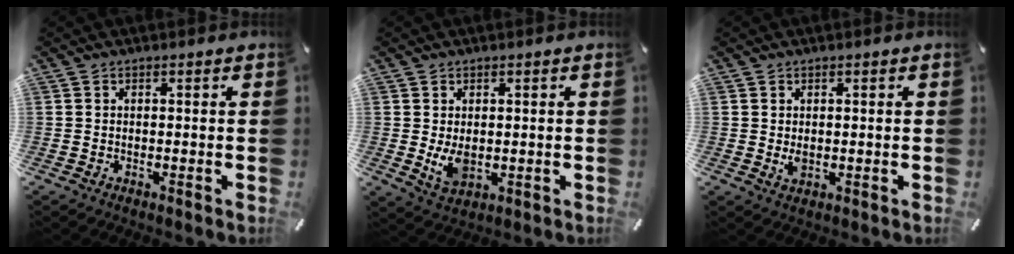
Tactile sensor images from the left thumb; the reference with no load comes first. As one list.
[{"total": 5.4, "force": [-0.2, 3.7, 3.9], "torque": [-0.081, -0.011, -0.006]}, {"total": 2.1, "force": [0.0, 1.5, 1.5], "torque": [-0.029, -0.004, -0.004]}]